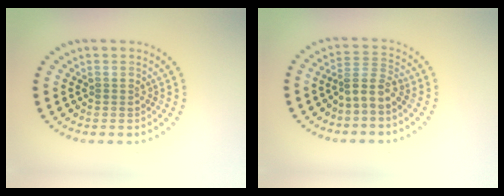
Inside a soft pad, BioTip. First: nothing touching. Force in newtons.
{"total": 2.7, "press": 2.1, "slide": 1.7}